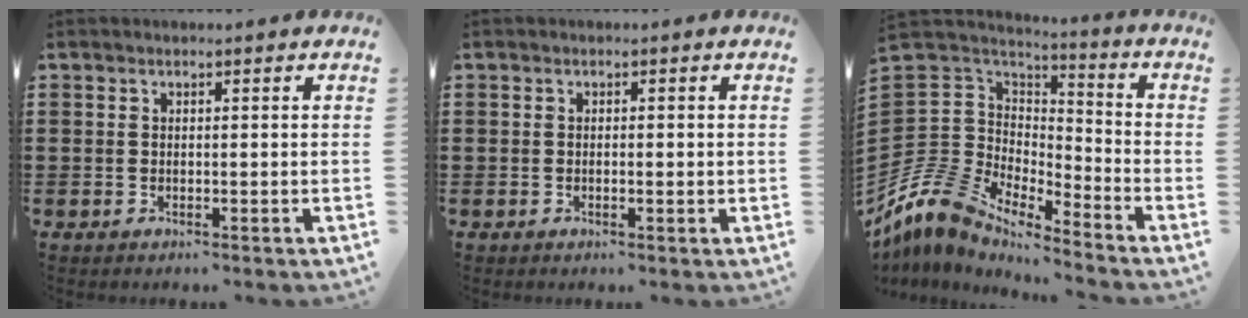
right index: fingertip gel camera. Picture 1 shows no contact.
{"total": 0.7, "force": [-0.1, 0.2, 0.6], "torque": [-0.012, -0.003, -0.002]}
{"total": 9.5, "force": [-7.9, 4.7, 2.5], "torque": [-0.111, -0.011, -0.168]}